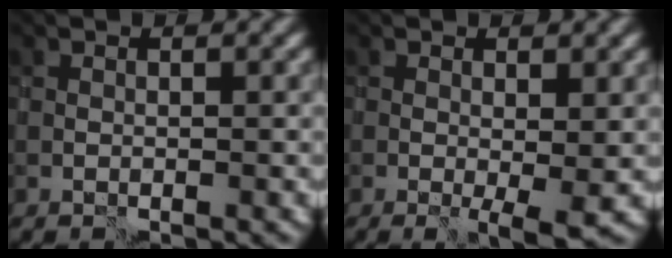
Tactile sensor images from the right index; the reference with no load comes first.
{"total": 2.4, "force": [-0.4, 0.2, 2.4], "torque": [-0.032, -0.007, -0.006]}